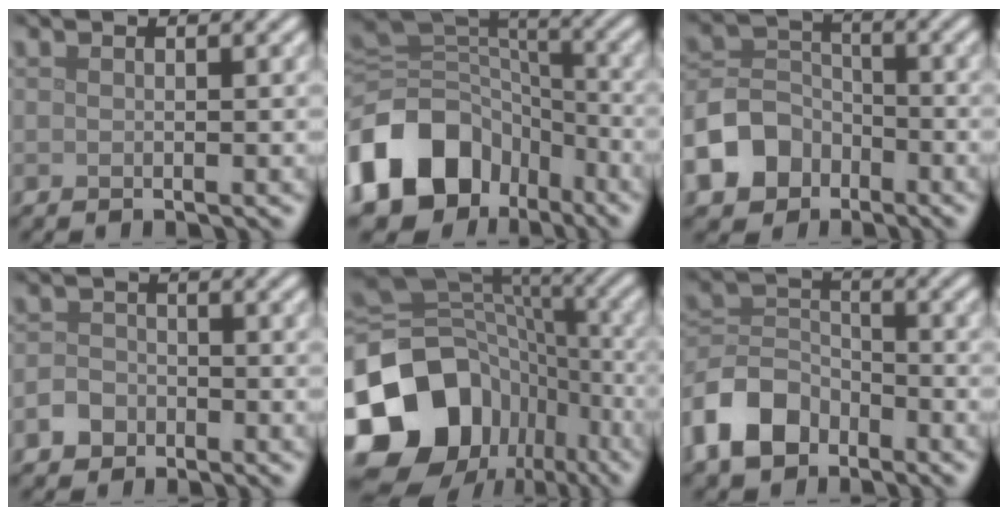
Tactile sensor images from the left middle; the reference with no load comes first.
{"total": 13.8, "force": [-6.3, 10.4, 6.5], "torque": [-0.157, -0.009, -0.112]}
{"total": 6.7, "force": [-3.9, 5.0, 2.1], "torque": [-0.037, 0.003, -0.084]}
{"total": 2.2, "force": [-1.2, 1.6, 0.7], "torque": [-0.009, 0.003, -0.027]}
{"total": 20.3, "force": [-8.5, 16.0, 9.2], "torque": [-0.214, -0.018, -0.137]}
{"total": 6.3, "force": [-4.0, 4.0, 2.8], "torque": [-0.054, 0.002, -0.094]}